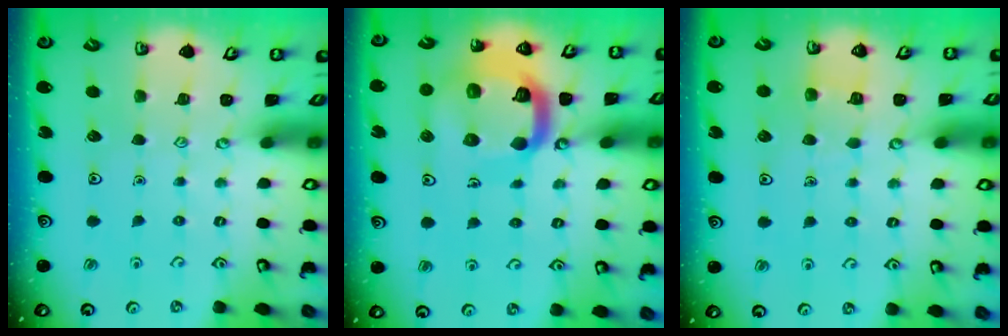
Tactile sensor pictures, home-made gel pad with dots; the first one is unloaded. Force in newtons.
{"total": 18.2, "press": 18.1, "slide": 1.8}
{"total": 4.8, "press": 4.8, "slide": 0.2}